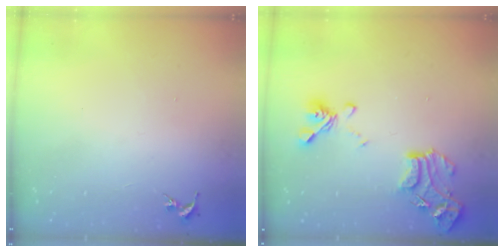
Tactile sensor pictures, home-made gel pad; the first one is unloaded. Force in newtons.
{"total": 16.4, "press": 16.4, "slide": 1.4}